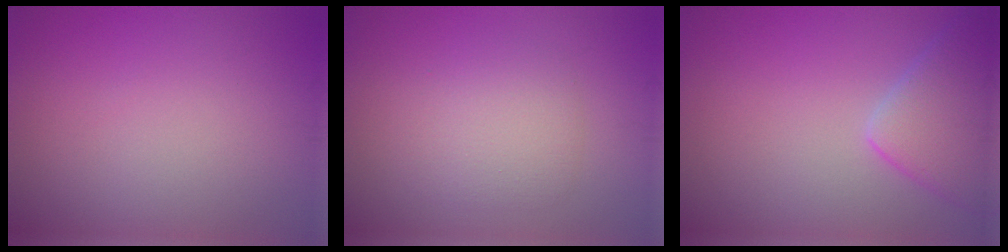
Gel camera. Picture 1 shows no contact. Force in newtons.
{"total": 2.9, "press": 2.9, "slide": 0.2}
{"total": 5.0, "press": 4.9, "slide": 0.5}